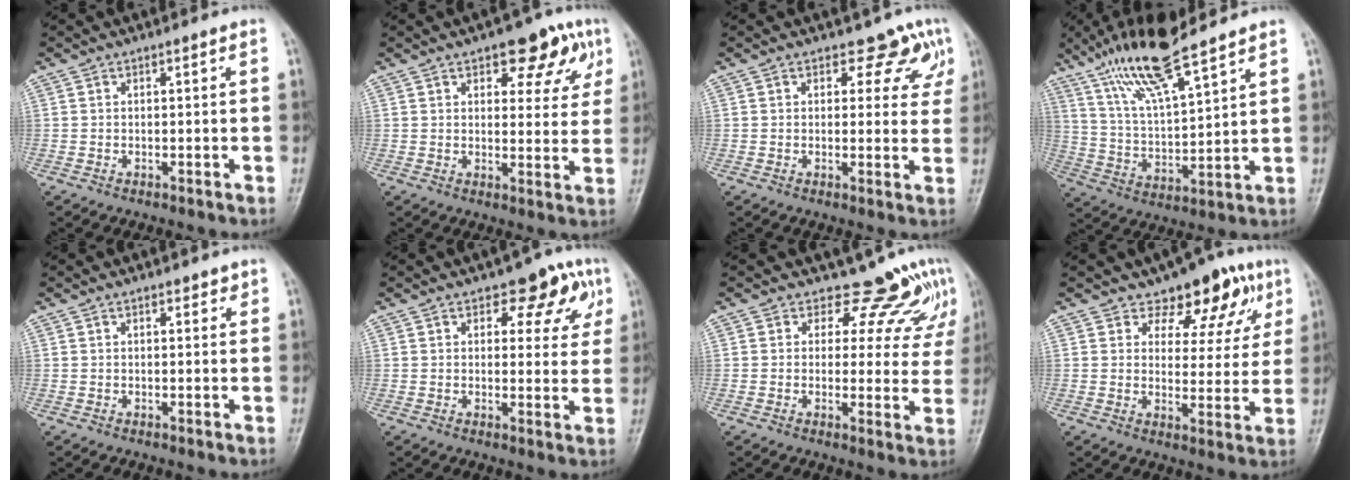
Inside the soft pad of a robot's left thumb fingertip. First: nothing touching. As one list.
[{"total": 10.6, "force": [5.7, 5.1, 7.3], "torque": [-0.047, -0.018, 0.068]}, {"total": 5.0, "force": [3.4, 3.2, 1.8], "torque": [0.014, -0.018, 0.030]}, {"total": 14.3, "force": [10.5, 2.4, 9.3], "torque": [-0.169, -0.048, 0.206]}, {"total": 1.6, "force": [1.1, 0.9, 0.9], "torque": [-0.002, -0.003, 0.010]}, {"total": 8.8, "force": [4.5, 4.8, 5.8], "torque": [-0.025, -0.013, 0.051]}, {"total": 9.7, "force": [8.3, 4.6, 1.6], "torque": [0.027, -0.058, 0.082]}, {"total": 10.5, "force": [6.9, 6.2, 5.1], "torque": [-0.020, -0.035, 0.085]}]